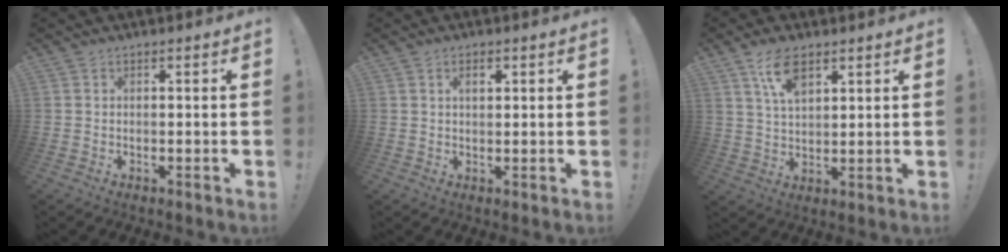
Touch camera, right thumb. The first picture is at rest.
{"total": 2.3, "force": [1.2, 0.8, 1.8], "torque": [-0.023, -0.003, 0.018]}
{"total": 9.0, "force": [5.4, 3.9, 6.0], "torque": [-0.104, -0.013, 0.099]}